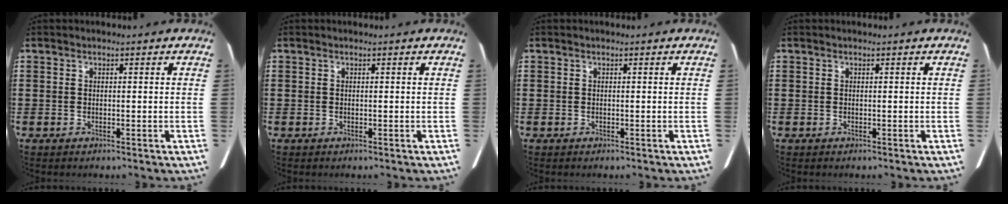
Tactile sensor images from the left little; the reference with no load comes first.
{"total": 0.0}
{"total": 0.0}
{"total": 0.0}